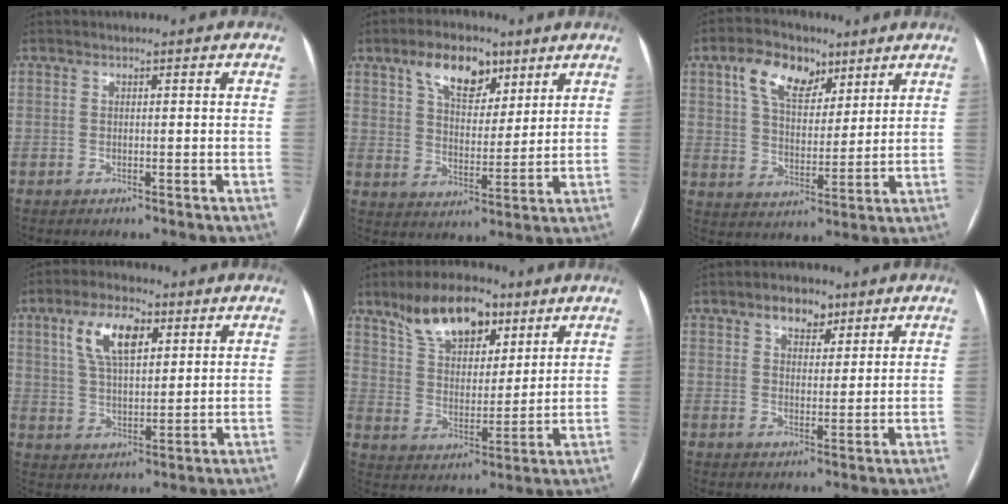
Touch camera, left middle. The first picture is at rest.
{"total": 9.3, "force": [5.6, 4.8, 5.8], "torque": [-0.100, 0.017, 0.099]}
{"total": 10.1, "force": [5.6, 5.7, 6.1], "torque": [-0.117, 0.026, 0.104]}
{"total": 9.2, "force": [4.0, 3.9, 7.3], "torque": [-0.142, 0.018, 0.077]}
{"total": 12.5, "force": [8.0, 5.9, 7.6], "torque": [-0.132, 0.020, 0.145]}
{"total": 4.6, "force": [3.0, 2.7, 2.3], "torque": [-0.035, 0.010, 0.048]}